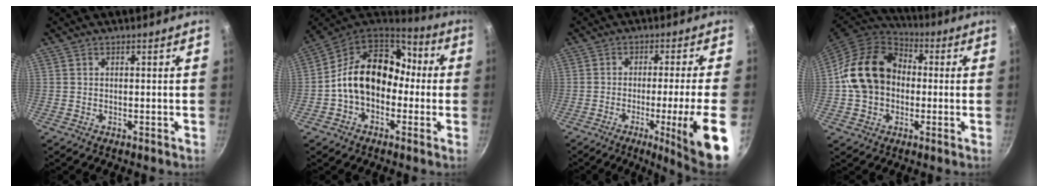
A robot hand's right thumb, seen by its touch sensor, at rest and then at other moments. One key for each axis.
{"total": 17.0, "fx": -0.7, "fy": 12.7, "fz": 11.3, "tx": -0.145, "ty": 0.052, "tz": -0.027}
{"total": 14.0, "fx": -4.2, "fy": 0.0, "fz": 13.4, "tx": -0.189, "ty": 0.007, "tz": -0.054}
{"total": 16.8, "fx": 0.3, "fy": 13.2, "fz": 10.4, "tx": -0.159, "ty": 0.037, "tz": -0.004}